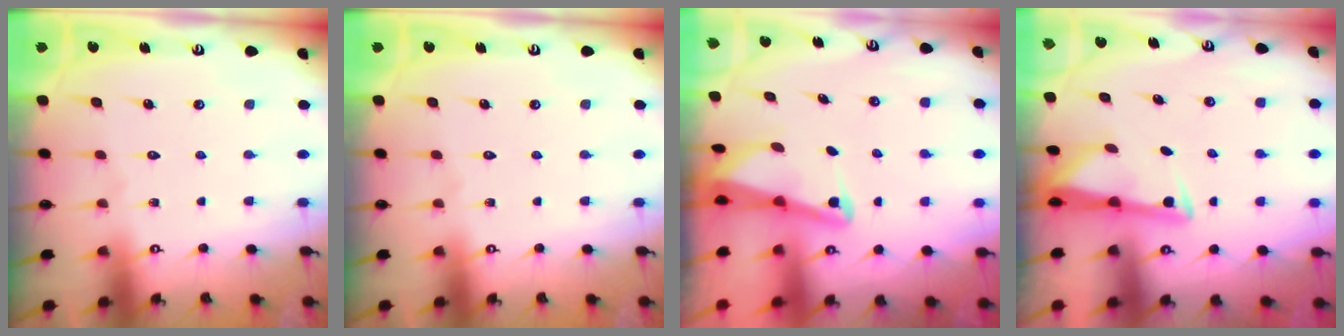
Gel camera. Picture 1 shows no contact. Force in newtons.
{"total": 0.0}
{"total": 2.7, "press": 2.6, "slide": 0.6}
{"total": 3.1, "press": 3.1, "slide": 0.5}